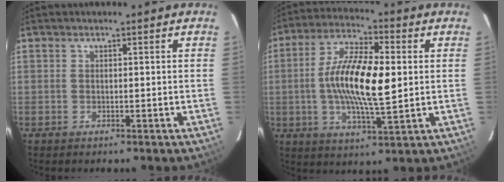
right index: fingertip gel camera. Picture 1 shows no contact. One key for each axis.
{"total": 14.0, "fx": 0.5, "fy": 4.1, "fz": 13.3, "tx": -0.257, "ty": 0.008, "tz": 0.004}